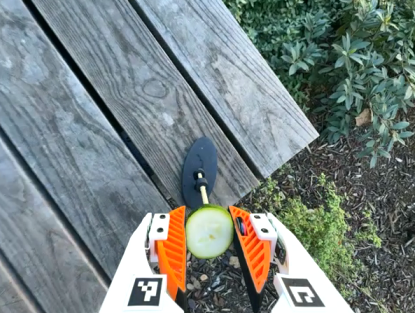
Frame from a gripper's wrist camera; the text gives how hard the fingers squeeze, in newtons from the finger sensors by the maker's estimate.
{"total": 10.7, "left": 10.9, "right": 10.4}